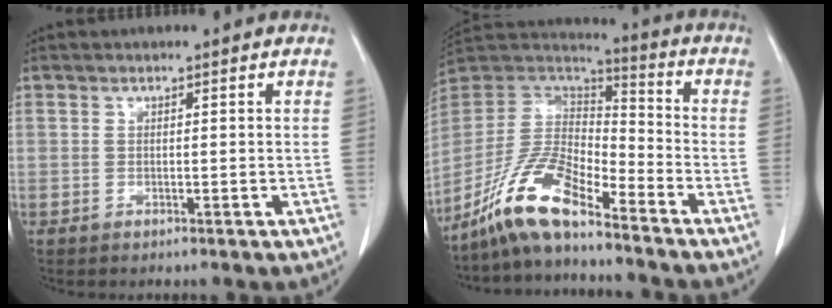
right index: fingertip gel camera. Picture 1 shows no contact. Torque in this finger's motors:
{"motor_torque": [0.02, -0.18, 0.01, -0.05]}